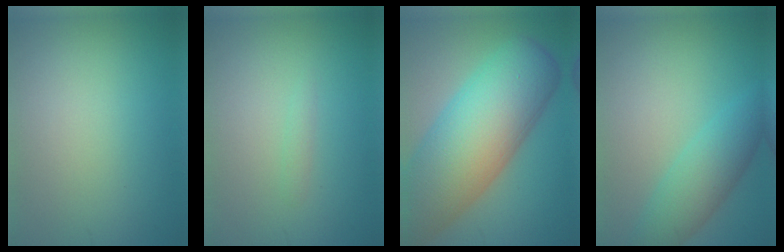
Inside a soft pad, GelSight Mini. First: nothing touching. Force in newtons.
{"total": 0.6, "press": 0.6, "slide": 0.1}
{"total": 14.3, "press": 14.3, "slide": 0.9}
{"total": 4.8, "press": 4.8, "slide": 0.1}